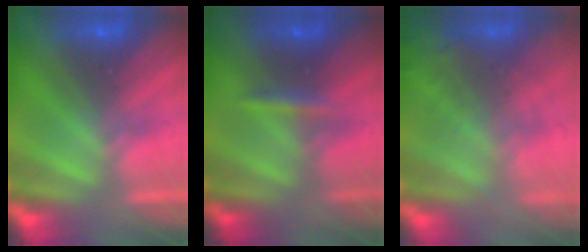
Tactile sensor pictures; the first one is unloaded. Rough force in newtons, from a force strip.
{"total": 2.3}
{"total": 7.5}